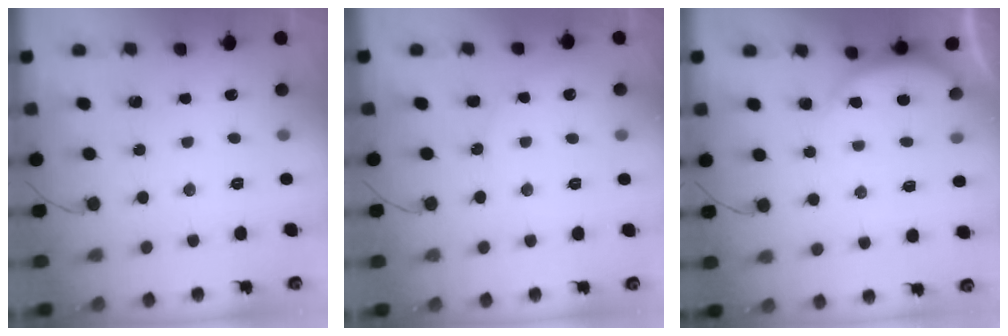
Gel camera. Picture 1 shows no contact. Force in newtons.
{"total": 4.9, "press": 4.9, "slide": 0.6}
{"total": 2.1, "press": 2.0, "slide": 0.5}